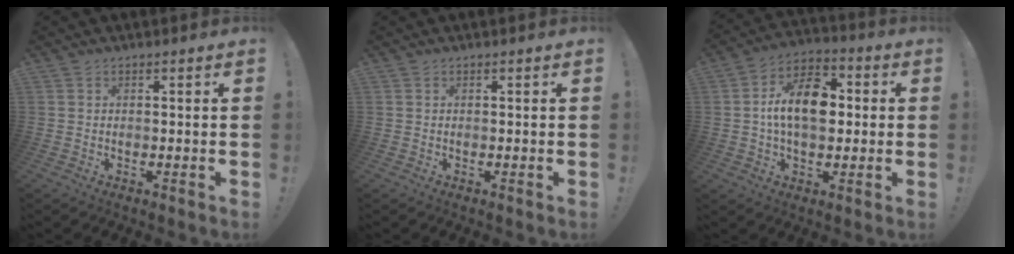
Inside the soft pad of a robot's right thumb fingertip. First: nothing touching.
{"total": 0.0}
{"total": 14.6, "force": [0.9, 9.0, 11.4], "torque": [-0.191, 0.011, 0.016]}